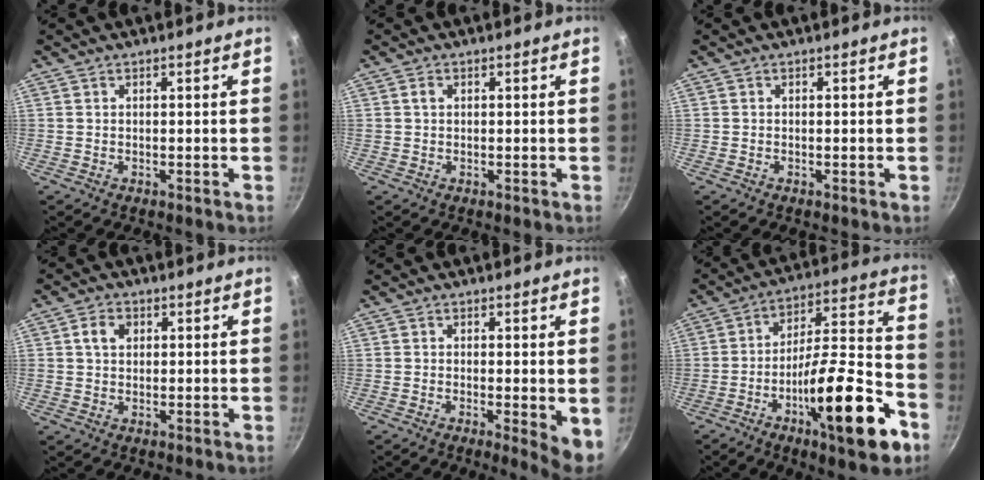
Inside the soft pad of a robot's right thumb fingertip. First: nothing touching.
{"total": 1.3, "force": [0.3, 1.0, 0.7], "torque": [-0.007, 0.005, 0.005]}
{"total": 0.0}
{"total": 3.8, "force": [1.0, 2.9, 2.2], "torque": [-0.026, 0.004, 0.013]}
{"total": 5.4, "force": [-0.8, 1.1, 5.2], "torque": [-0.069, -0.013, -0.011]}
{"total": 22.4, "force": [-10.0, 6.1, 19.1], "torque": [-0.260, 0.058, -0.159]}